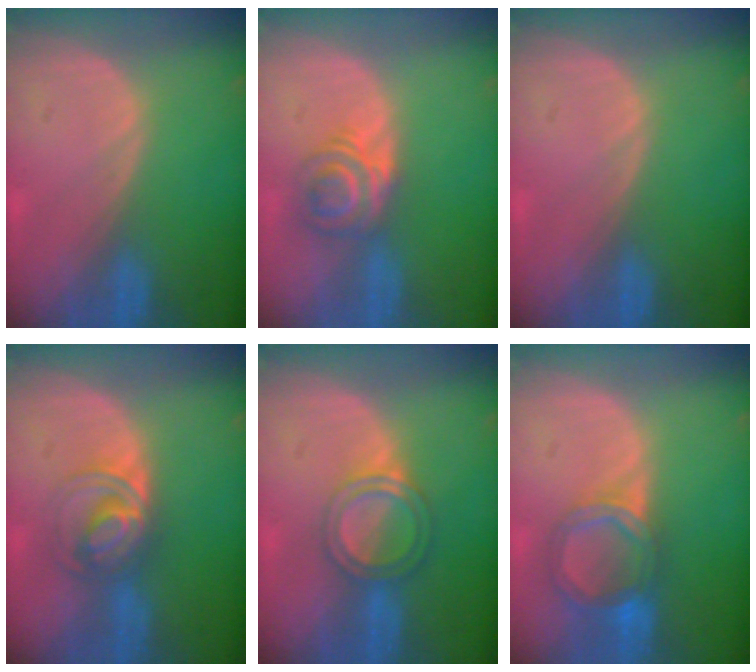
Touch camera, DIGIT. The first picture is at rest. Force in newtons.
{"total": 6.1, "press": 5.2, "slide": 3.3}
{"total": 0.0}
{"total": 6.4, "press": 5.8, "slide": 2.8}
{"total": 5.2, "press": 4.7, "slide": 2.2}
{"total": 6.4, "press": 5.7, "slide": 2.9}